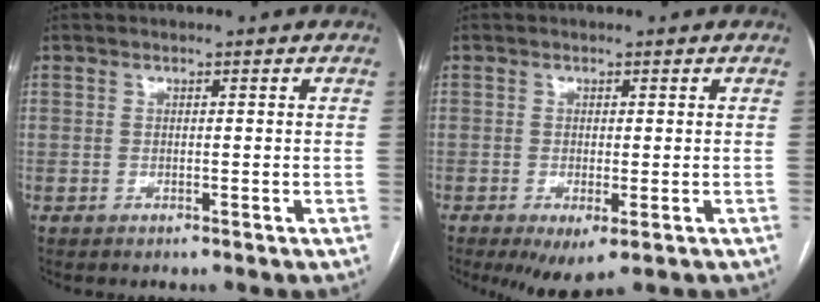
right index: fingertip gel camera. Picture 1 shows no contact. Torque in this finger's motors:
{"motor_torque": [1.19, -0.90, 0.44, 0.10]}